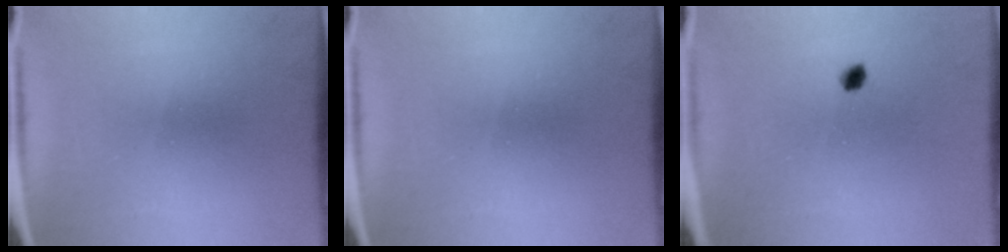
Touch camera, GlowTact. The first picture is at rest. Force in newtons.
{"total": 0.0}
{"total": 1.5}